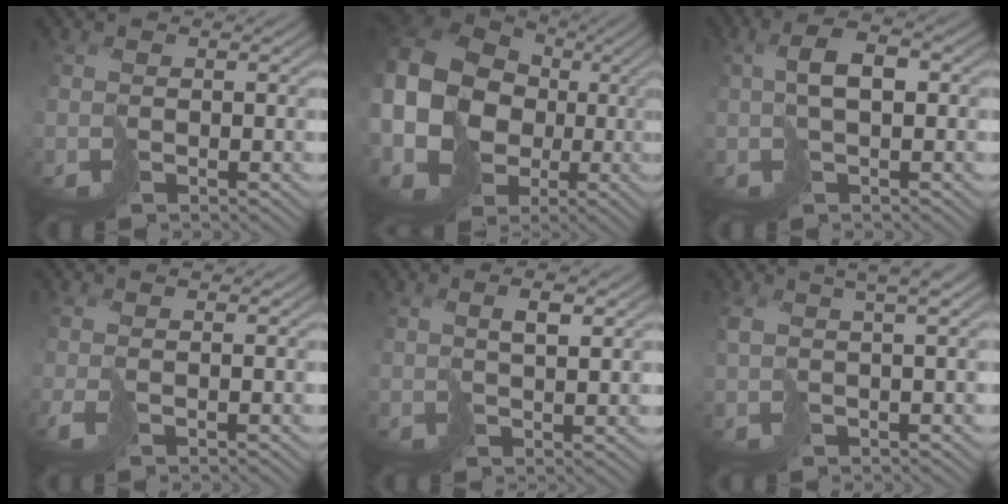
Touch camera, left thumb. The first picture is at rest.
{"total": 18.2, "force": [-2.0, 15.0, 10.1], "torque": [-0.260, -0.007, -0.056]}
{"total": 4.6, "force": [0.7, 1.8, 4.1], "torque": [-0.081, 0.012, 0.009]}
{"total": 2.3, "force": [-0.4, 0.6, 2.2], "torque": [-0.054, 0.001, -0.011]}
{"total": 3.1, "force": [1.7, 0.5, 2.5], "torque": [-0.043, 0.007, 0.033]}
{"total": 5.1, "force": [2.2, 1.2, 4.5], "torque": [-0.067, 0.012, 0.036]}